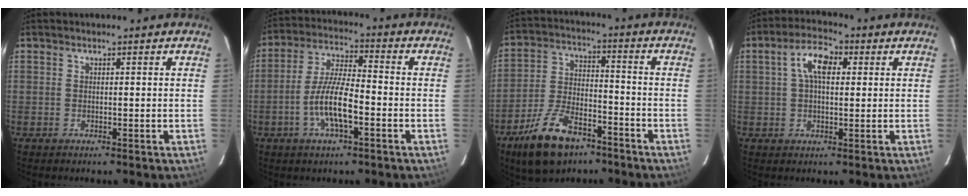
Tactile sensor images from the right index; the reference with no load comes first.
{"total": 9.8, "force": [-3.6, 2.4, 8.7], "torque": [-0.178, 0.002, -0.067]}
{"total": 15.7, "force": [-10.1, 7.6, 9.3], "torque": [-0.193, -0.001, -0.174]}
{"total": 6.6, "force": [1.7, 3.4, 5.4], "torque": [-0.099, 0.020, 0.028]}